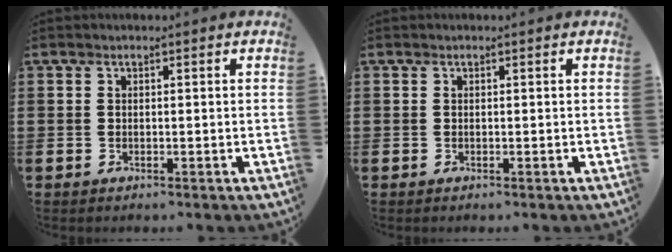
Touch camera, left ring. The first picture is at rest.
{"total": 0.0}